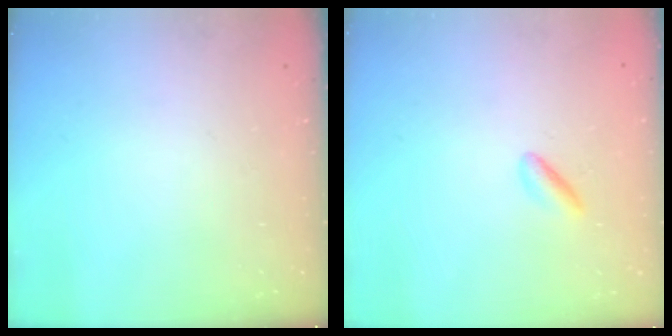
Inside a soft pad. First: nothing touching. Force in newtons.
{"total": 1.5, "press": 1.3, "slide": 0.8}